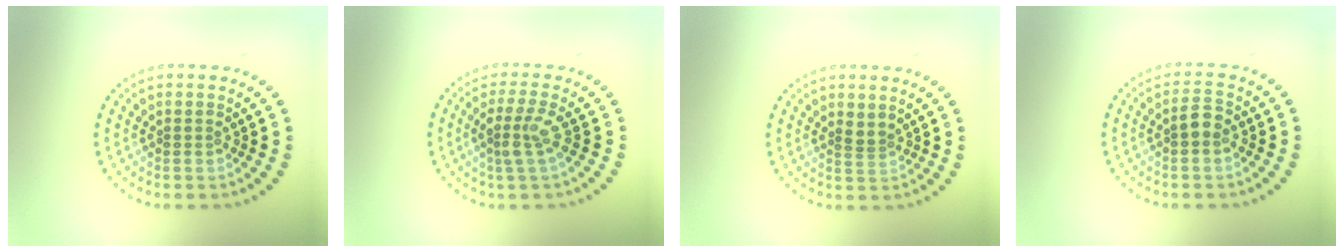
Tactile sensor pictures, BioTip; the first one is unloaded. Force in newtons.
{"total": 2.4, "press": 2.0, "slide": 1.4}
{"total": 0.9, "press": 0.6, "slide": 0.7}
{"total": 1.8, "press": 1.7, "slide": 0.3}